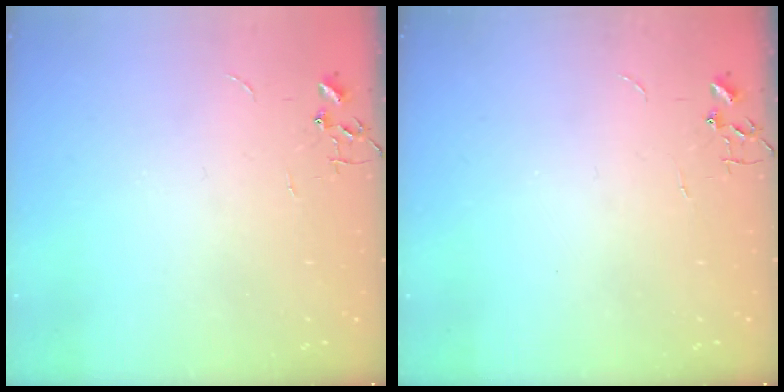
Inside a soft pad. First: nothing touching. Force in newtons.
{"total": 0.0}